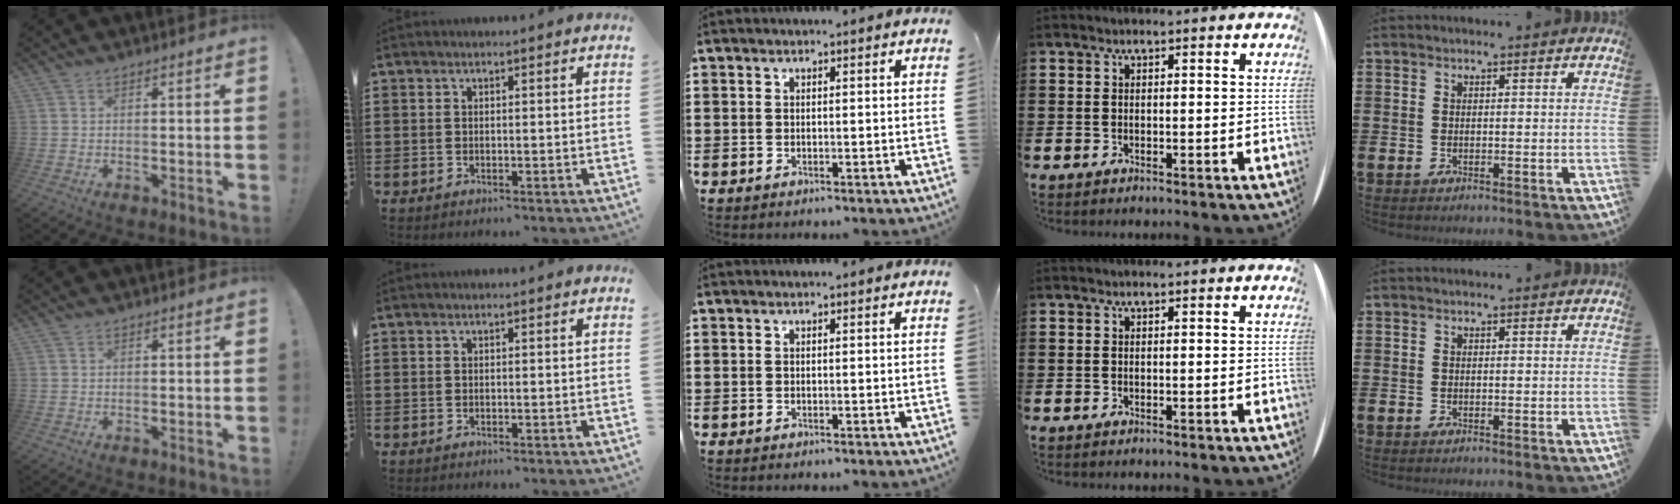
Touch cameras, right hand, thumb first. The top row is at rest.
{}